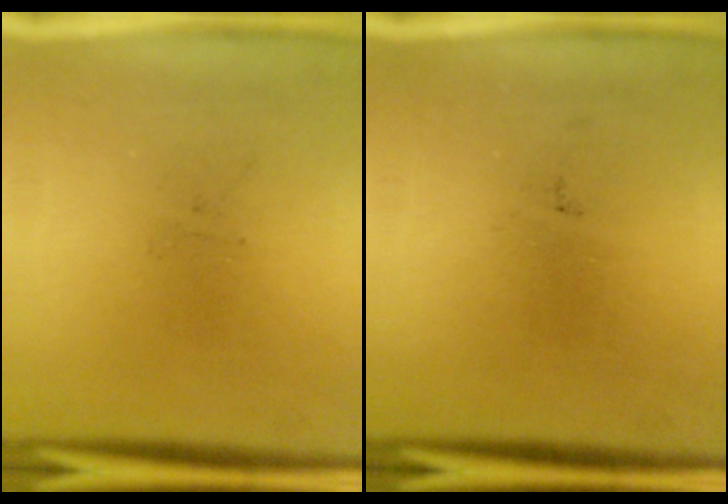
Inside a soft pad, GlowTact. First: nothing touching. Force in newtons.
{"total": 0.0}